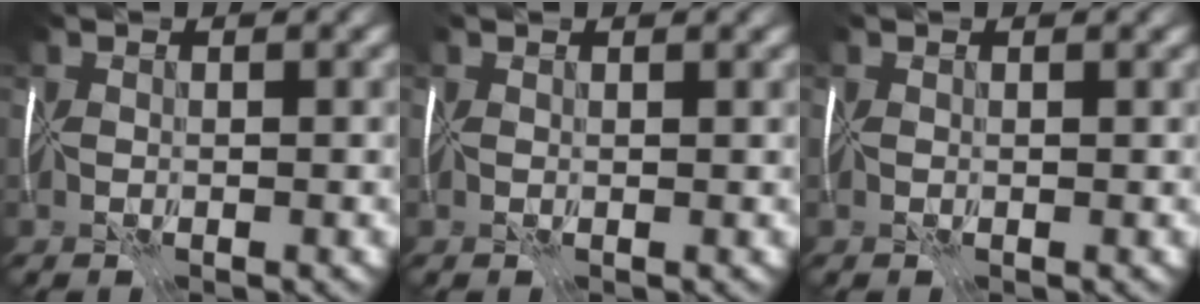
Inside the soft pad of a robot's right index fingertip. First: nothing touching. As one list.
[{"total": 1.4, "force": [1.2, 0.3, 0.6], "torque": [-0.004, 0.002, 0.016]}, {"total": 1.1, "force": [0.9, 0.4, 0.5], "torque": [-0.003, 0.001, 0.011]}]